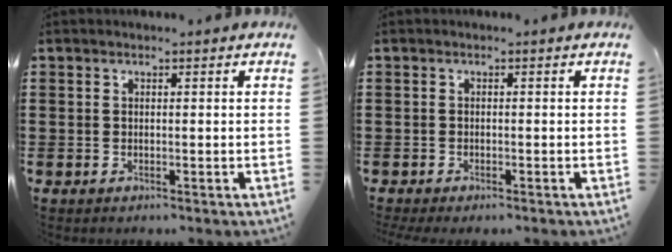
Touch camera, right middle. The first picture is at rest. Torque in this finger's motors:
{"motor_torque": [0.73, -0.13, 0.20, 0.09]}